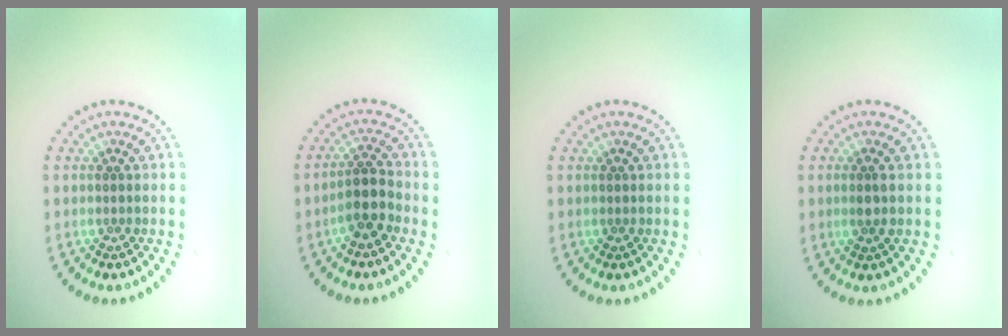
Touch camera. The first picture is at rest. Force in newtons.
{"total": 2.9, "press": 2.7, "slide": 1.1}
{"total": 0.0}
{"total": 1.5, "press": 1.3, "slide": 0.7}